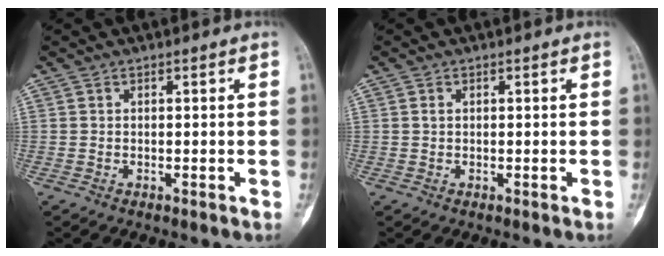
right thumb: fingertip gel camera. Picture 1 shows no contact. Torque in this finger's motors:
{"motor_torque": [-0.34, 0.24, 0.06, -0.04, -0.03]}